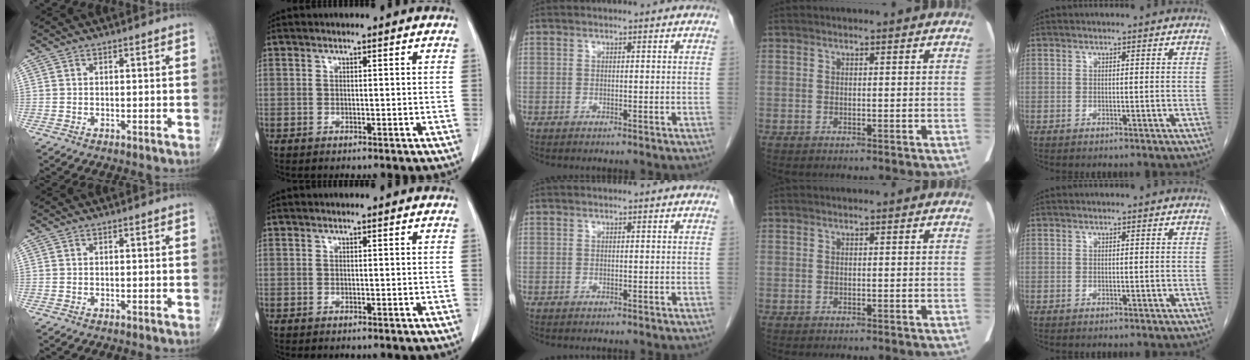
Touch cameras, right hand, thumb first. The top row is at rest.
{}